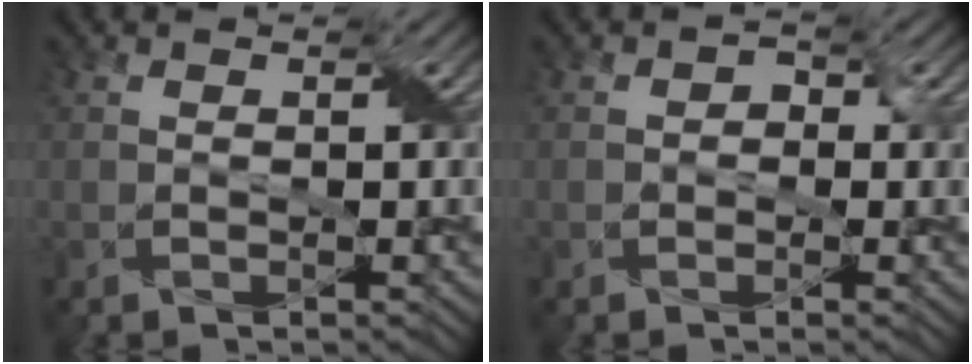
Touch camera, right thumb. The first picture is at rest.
{"total": 1.5, "force": [-0.3, 1.3, 0.6], "torque": [-0.009, 0.000, -0.008]}